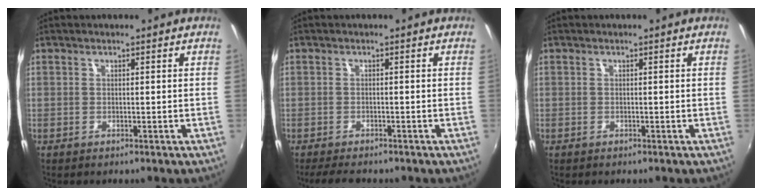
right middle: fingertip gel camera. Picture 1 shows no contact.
{"total": 5.0, "force": [-4.2, 1.2, 2.3], "torque": [-0.052, -0.019, -0.070]}
{"total": 0.0}